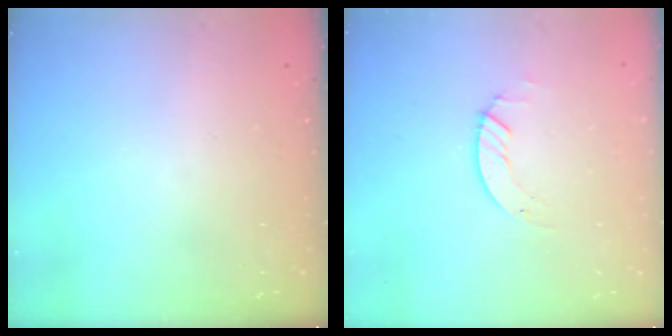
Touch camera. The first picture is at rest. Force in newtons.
{"total": 1.3, "press": 1.3, "slide": 0.2}